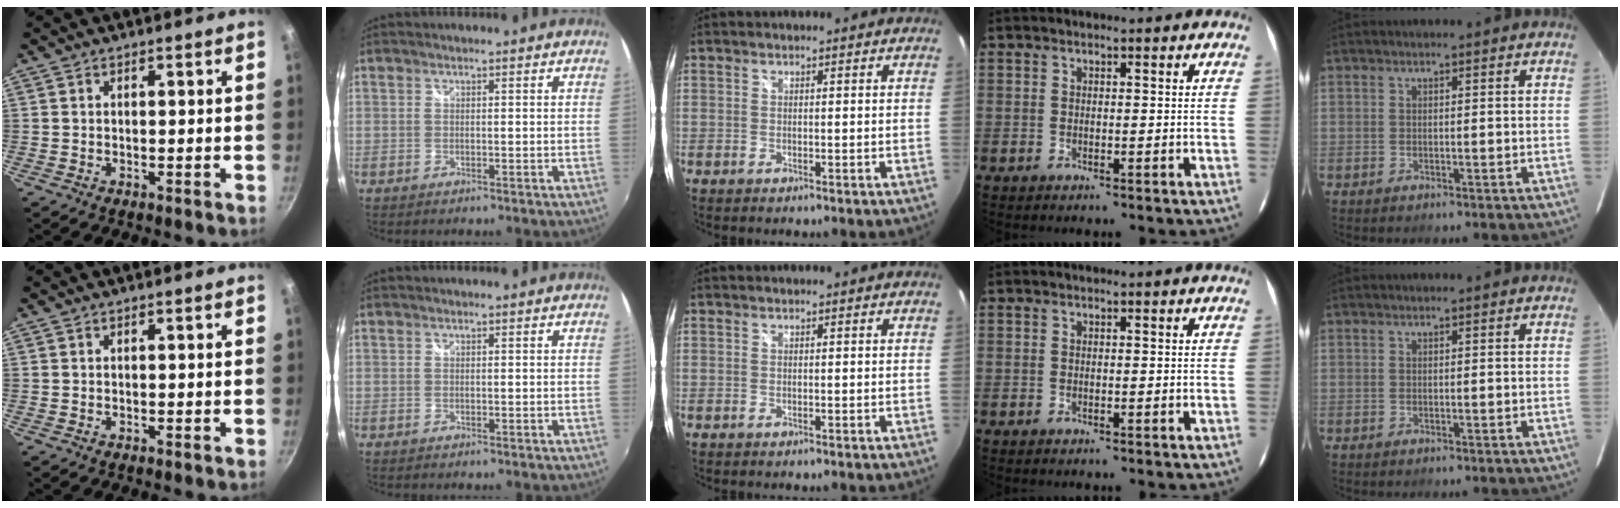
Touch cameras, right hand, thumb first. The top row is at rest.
{}